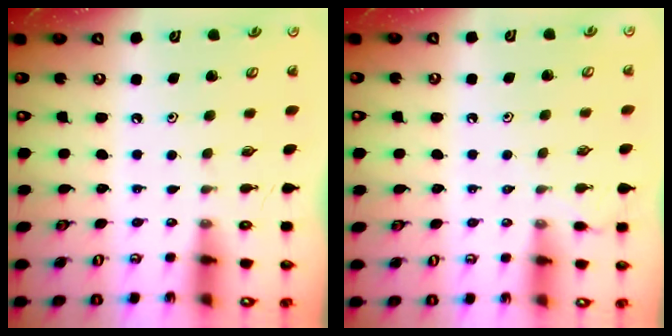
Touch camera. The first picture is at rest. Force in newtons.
{"total": 1.9, "press": 1.9, "slide": 0.4}